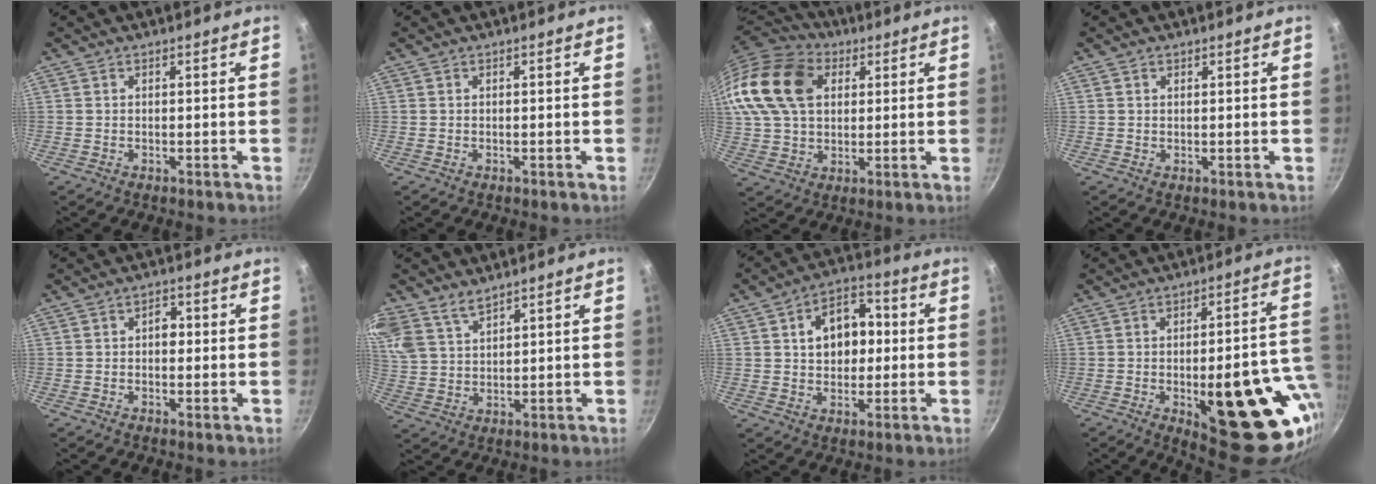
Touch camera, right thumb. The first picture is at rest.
{"total": 0.0}
{"total": 22.1, "force": [7.2, 15.6, 13.9], "torque": [-0.281, 0.017, 0.125]}
{"total": 1.0, "force": [0.6, 0.7, 0.4], "torque": [-0.002, -0.001, 0.010]}
{"total": 3.1, "force": [0.2, 2.2, 2.2], "torque": [-0.018, 0.003, -0.002]}
{"total": 9.2, "force": [6.8, 4.7, 4.1], "torque": [-0.089, -0.010, 0.147]}
{"total": 11.7, "force": [1.7, 8.3, 8.1], "torque": [-0.086, 0.017, 0.018]}
{"total": 26.4, "force": [-6.4, 10.2, 23.5], "torque": [-0.247, 0.007, -0.071]}